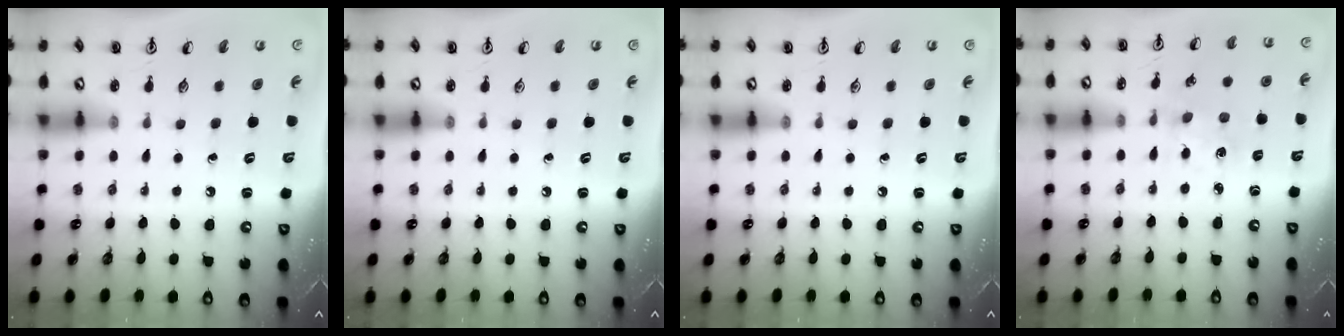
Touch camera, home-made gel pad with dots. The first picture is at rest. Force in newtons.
{"total": 0.0}
{"total": 0.0}
{"total": 0.0}